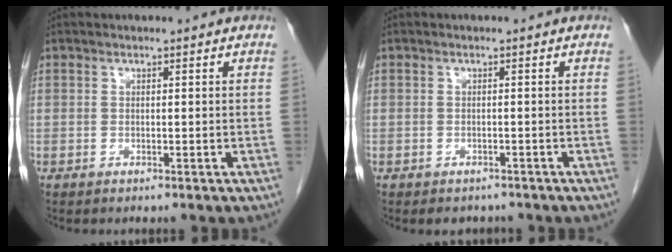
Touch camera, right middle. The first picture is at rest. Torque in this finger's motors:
{"motor_torque": [0.01, -0.01, 0.00, 0.00]}